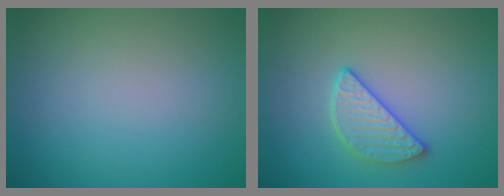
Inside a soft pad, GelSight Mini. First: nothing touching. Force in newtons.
{"total": 2.9, "press": 2.6, "slide": 1.1}